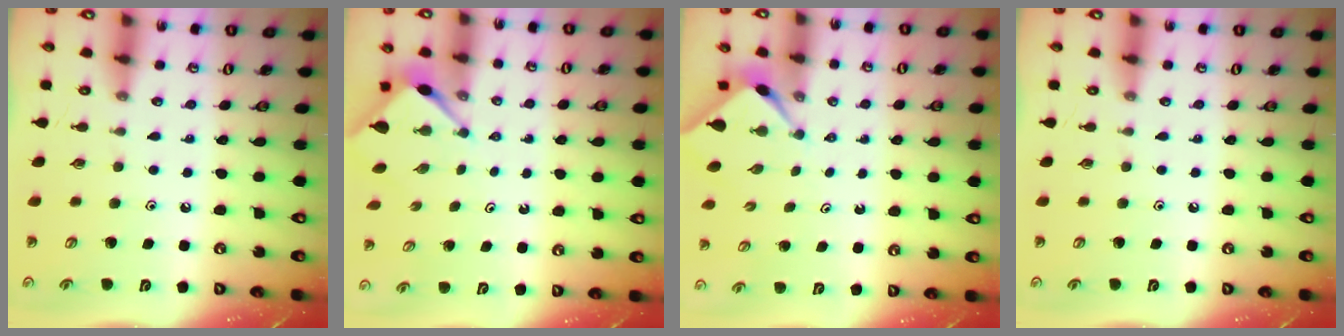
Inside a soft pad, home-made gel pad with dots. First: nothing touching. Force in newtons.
{"total": 3.1, "press": 3.1, "slide": 0.3}
{"total": 2.4, "press": 2.4, "slide": 0.3}
{"total": 0.0}